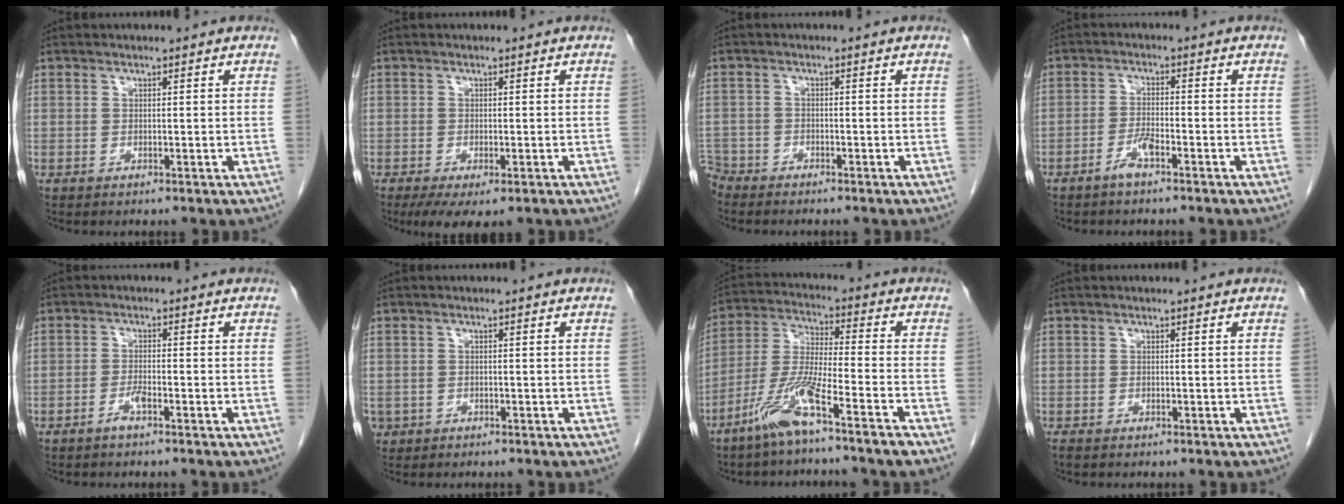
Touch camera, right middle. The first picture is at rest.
{"total": 6.0, "force": [-3.6, 2.1, 4.3], "torque": [-0.066, -0.017, -0.056]}
{"total": 3.8, "force": [-3.6, 1.3, -0.1], "torque": [0.001, -0.006, -0.072]}
{"total": 2.9, "force": [-2.1, 0.3, 2.1], "torque": [-0.042, 0.000, -0.040]}
{"total": 2.0, "force": [-1.4, 0.1, 1.4], "torque": [-0.030, 0.000, -0.026]}
{"total": 1.6, "force": [-0.7, 1.4, 0.2], "torque": [-0.006, 0.003, -0.006]}
{"total": 10.0, "force": [-6.6, -0.2, 7.5], "torque": [-0.163, -0.015, -0.132]}
{"total": 0.9, "force": [-0.8, 0.2, 0.4], "torque": [-0.013, -0.005, -0.012]}